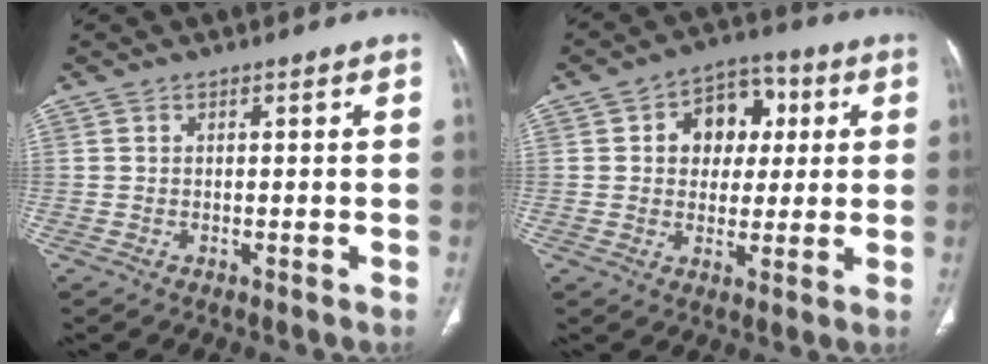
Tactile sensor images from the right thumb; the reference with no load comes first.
{"total": 10.7, "force": [2.4, 8.2, 6.5], "torque": [-0.045, 0.010, 0.032]}